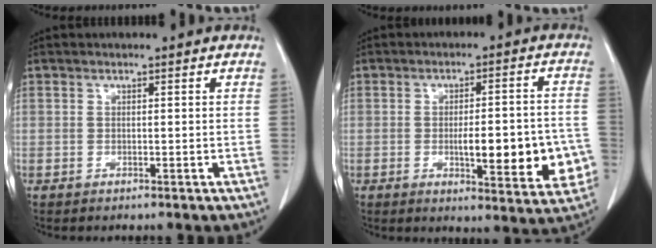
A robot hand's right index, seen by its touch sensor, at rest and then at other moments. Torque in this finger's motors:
{"motor_torque": [0.87, 0.07, 0.56, 0.11]}